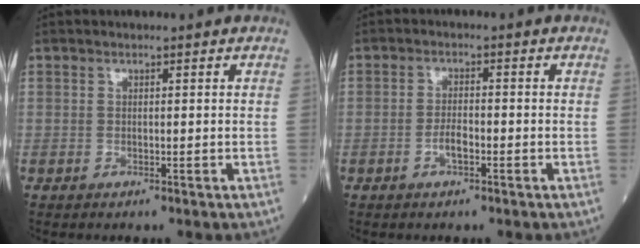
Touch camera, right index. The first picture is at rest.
{"total": 2.4, "force": [-1.1, 0.8, 2.0], "torque": [-0.039, 0.002, -0.021]}